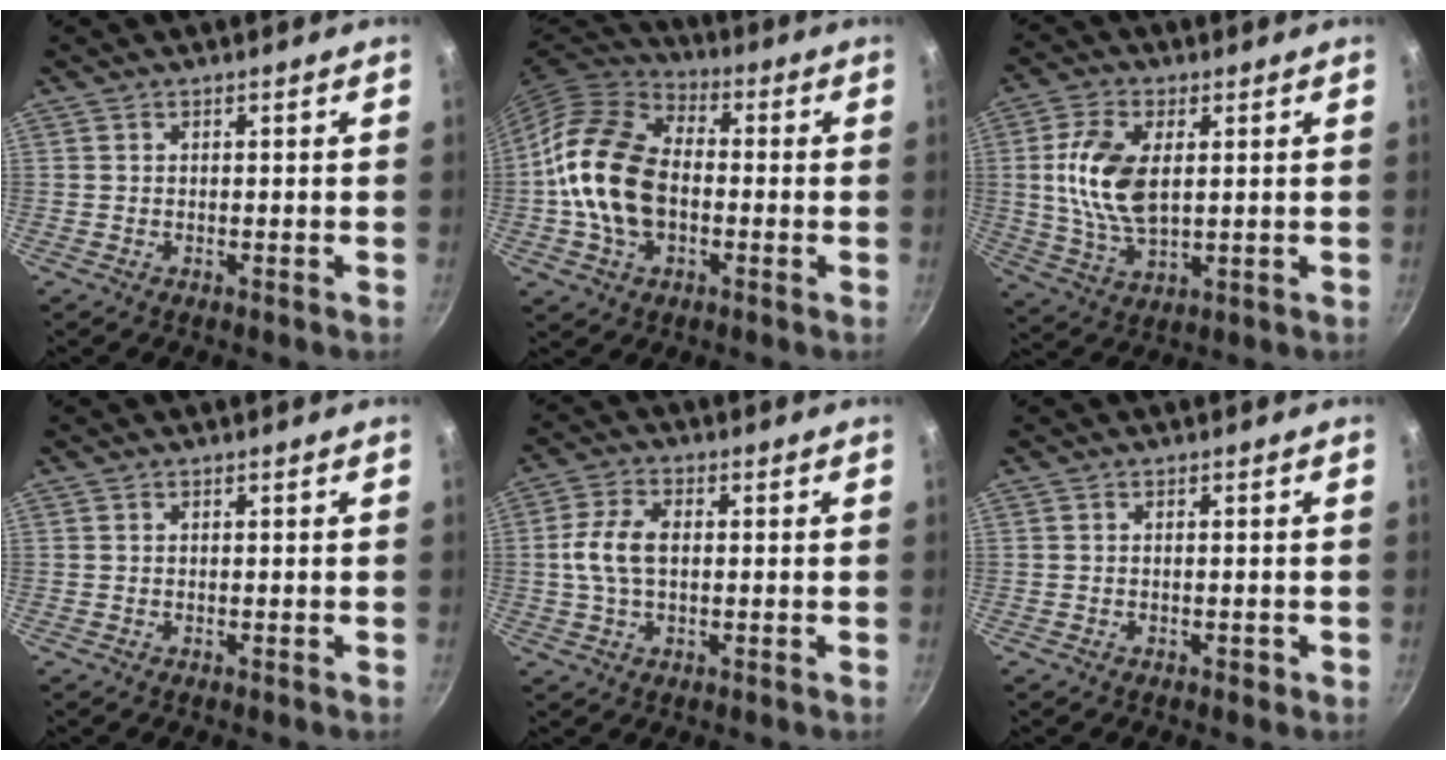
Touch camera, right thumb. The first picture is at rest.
{"total": 17.0, "force": [-1.5, 11.4, 12.6], "torque": [-0.215, 0.029, -0.044]}
{"total": 12.4, "force": [1.9, 6.7, 10.2], "torque": [-0.196, -0.004, 0.038]}
{"total": 0.0}
{"total": 7.4, "force": [0.3, 4.5, 5.9], "torque": [-0.119, 0.017, 0.000]}
{"total": 0.8, "force": [-0.4, 0.5, 0.5], "torque": [-0.006, 0.004, -0.004]}